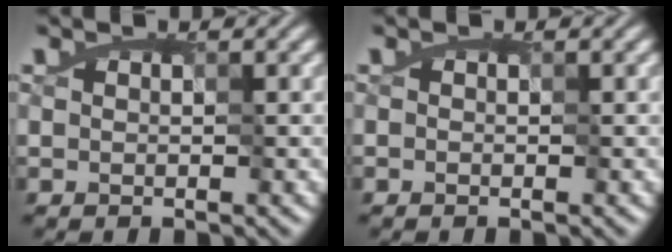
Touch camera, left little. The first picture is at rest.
{"total": 0.0}